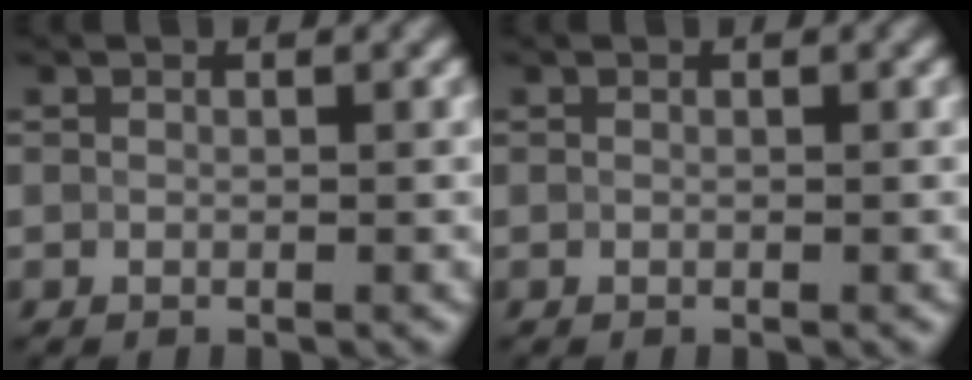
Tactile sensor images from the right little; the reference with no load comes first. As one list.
[{"total": 0.0}]